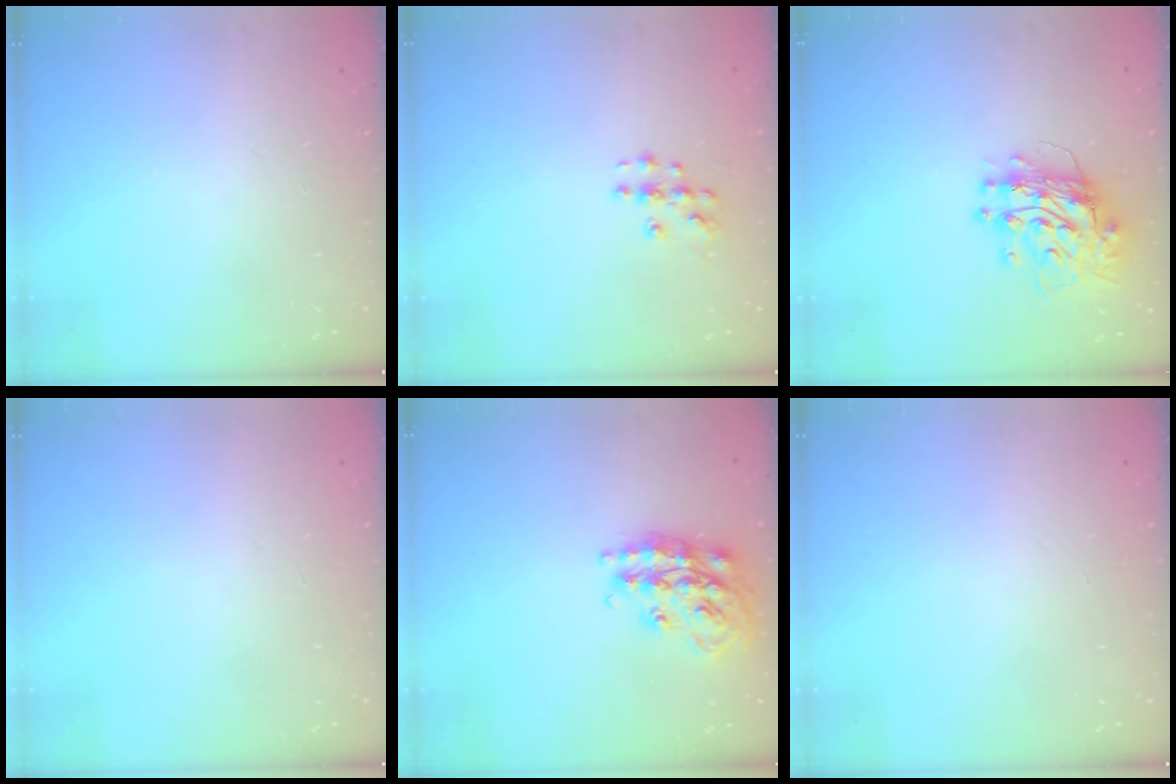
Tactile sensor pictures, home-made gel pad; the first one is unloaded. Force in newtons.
{"total": 5.4, "press": 5.4, "slide": 0.5}
{"total": 11.4, "press": 11.4, "slide": 1.0}
{"total": 0.0}
{"total": 19.4, "press": 19.4, "slide": 1.4}
{"total": 0.0}